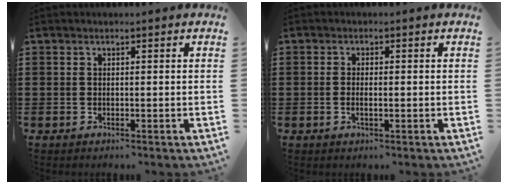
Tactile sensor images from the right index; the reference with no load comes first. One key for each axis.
{"total": 1.5, "fx": -0.3, "fy": 0.4, "fz": 1.4, "tx": -0.026, "ty": 0.000, "tz": -0.005}